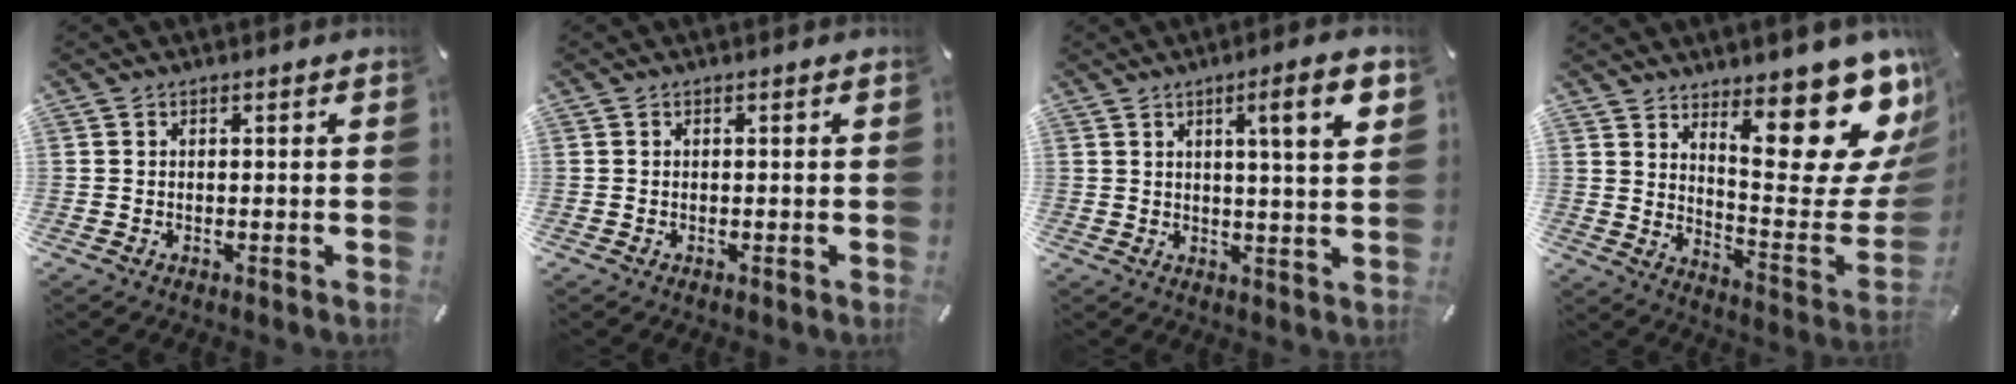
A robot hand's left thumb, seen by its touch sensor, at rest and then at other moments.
{"total": 0.0}
{"total": 10.4, "force": [4.1, 1.2, 9.4], "torque": [-0.146, -0.007, 0.056]}
{"total": 21.7, "force": [14.1, 7.7, 14.6], "torque": [-0.162, -0.124, 0.229]}